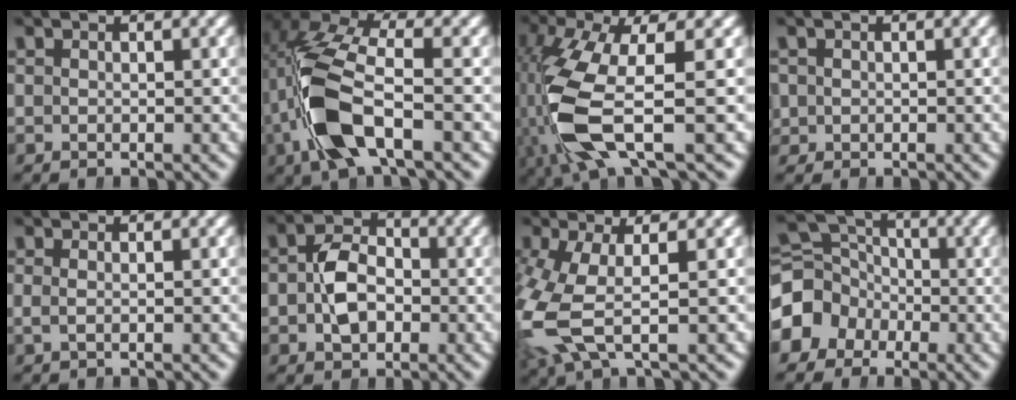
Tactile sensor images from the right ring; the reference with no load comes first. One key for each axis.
{"total": 8.2, "fx": 0.0, "fy": 4.2, "fz": 7.0, "tx": -0.161, "ty": -0.010, "tz": 0.001}
{"total": 8.5, "fx": -0.8, "fy": 3.5, "fz": 7.7, "tx": -0.195, "ty": -0.028, "tz": 0.010}
{"total": 1.0, "fx": 0.0, "fy": 1.0, "fz": 0.1, "tx": -0.004, "ty": -0.009, "tz": 0.008}
{"total": 0.6, "fx": 0.1, "fy": -0.4, "fz": 0.5, "tx": -0.010, "ty": -0.003, "tz": 0.005}
{"total": 4.8, "fx": -0.4, "fy": 3.5, "fz": 3.4, "tx": -0.051, "ty": -0.005, "tz": -0.006}
{"total": 6.2, "fx": -0.9, "fy": 3.7, "fz": 4.9, "tx": -0.139, "ty": -0.024, "tz": 0.000}
{"total": 9.3, "fx": -1.0, "fy": 8.4, "fz": 4.0, "tx": -0.080, "ty": -0.022, "tz": -0.020}